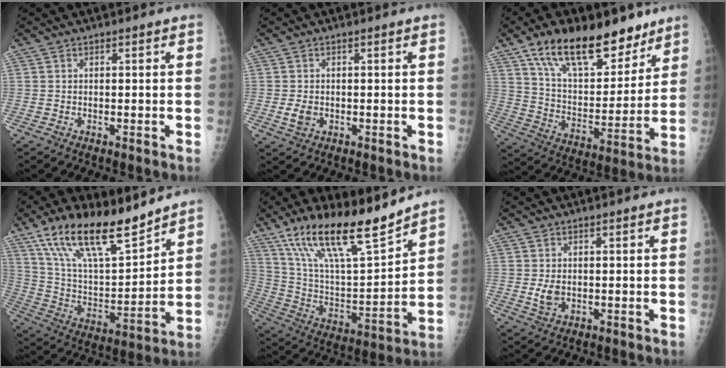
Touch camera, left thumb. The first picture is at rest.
{"total": 2.7, "force": [-0.4, 2.0, 1.8], "torque": [-0.034, -0.002, -0.005]}
{"total": 21.1, "force": [14.2, 9.8, 12.2], "torque": [-0.158, -0.064, 0.244]}
{"total": 20.6, "force": [14.9, 6.6, 12.6], "torque": [-0.193, -0.067, 0.274]}
{"total": 21.6, "force": [16.0, 4.9, 13.7], "torque": [-0.217, -0.071, 0.291]}
{"total": 3.1, "force": [0.0, 2.1, 2.3], "torque": [-0.042, -0.007, 0.006]}